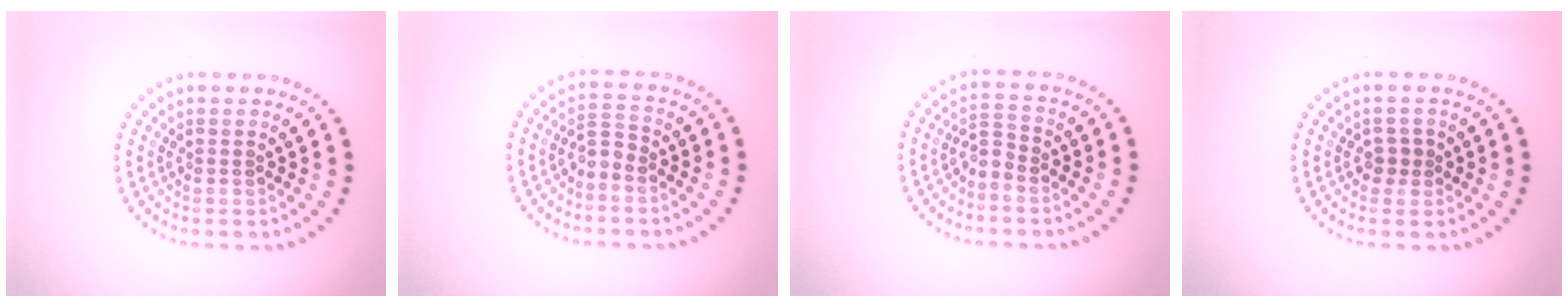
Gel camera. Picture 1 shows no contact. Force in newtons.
{"total": 1.5, "press": 1.3, "slide": 0.9}
{"total": 1.8, "press": 1.4, "slide": 1.2}
{"total": 1.3, "press": 1.1, "slide": 0.6}